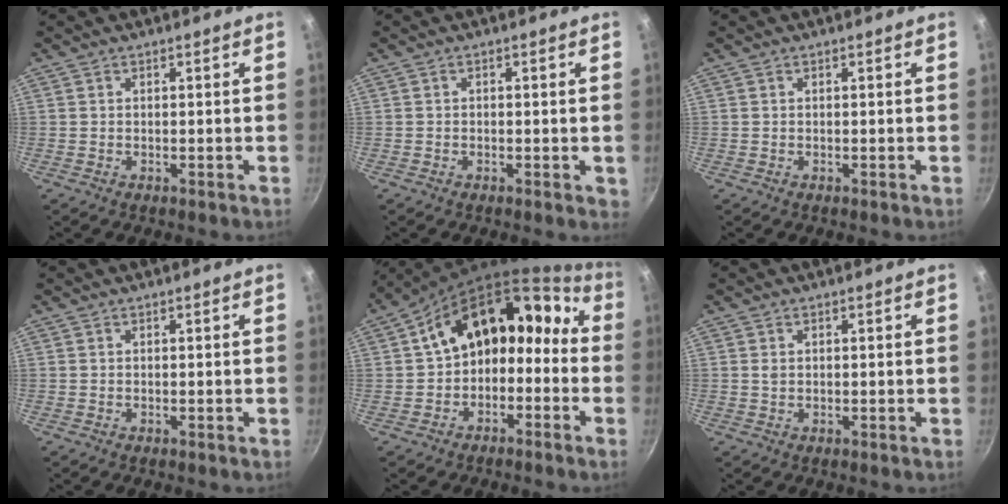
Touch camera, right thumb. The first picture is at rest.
{"total": 1.5, "force": [-0.3, 0.9, 1.1], "torque": [-0.012, 0.000, -0.005]}
{"total": 0.0}
{"total": 0.0}
{"total": 15.7, "force": [-1.9, 11.4, 10.7], "torque": [-0.120, 0.089, -0.033]}
{"total": 0.9, "force": [0.3, 0.7, 0.5], "torque": [-0.009, 0.000, 0.007]}